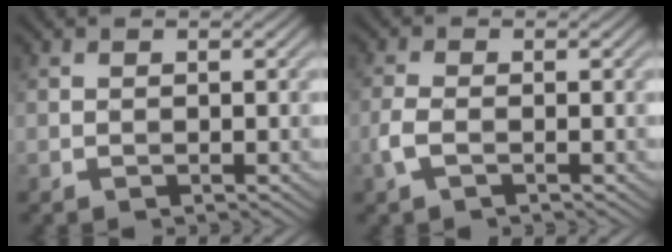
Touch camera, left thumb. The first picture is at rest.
{"total": 2.2, "force": [-0.9, 0.9, 1.8], "torque": [-0.053, 0.000, -0.026]}